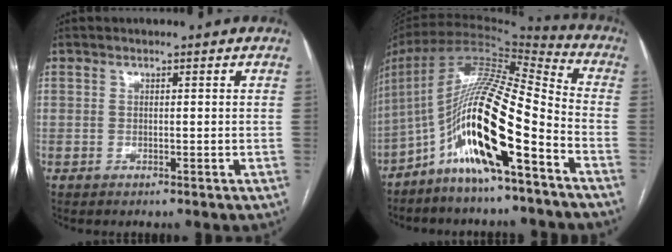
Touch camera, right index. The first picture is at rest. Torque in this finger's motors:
{"motor_torque": [1.92, -0.22, 0.40, 0.09]}